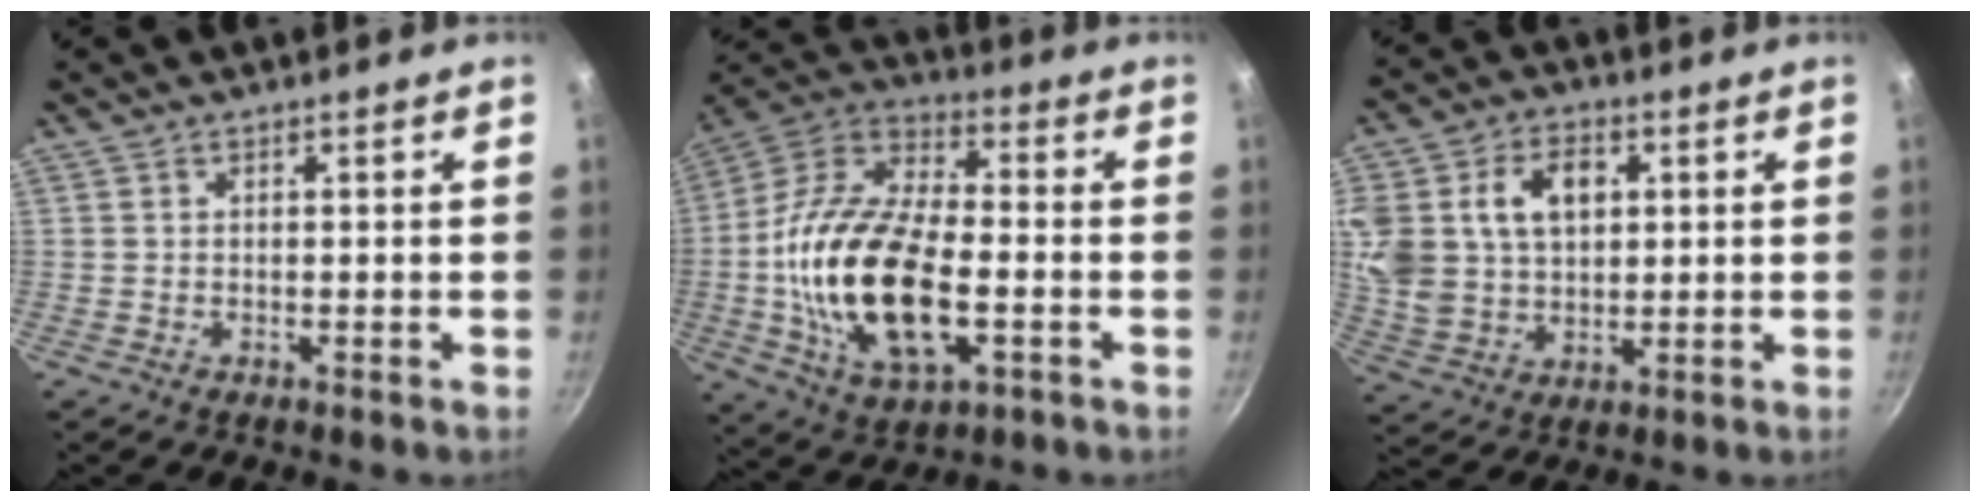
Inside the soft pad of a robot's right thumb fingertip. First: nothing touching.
{"total": 23.3, "force": [-3.9, 11.9, 19.7], "torque": [-0.373, 0.026, -0.079]}
{"total": 17.9, "force": [4.4, 13.2, 11.3], "torque": [-0.224, 0.009, 0.087]}